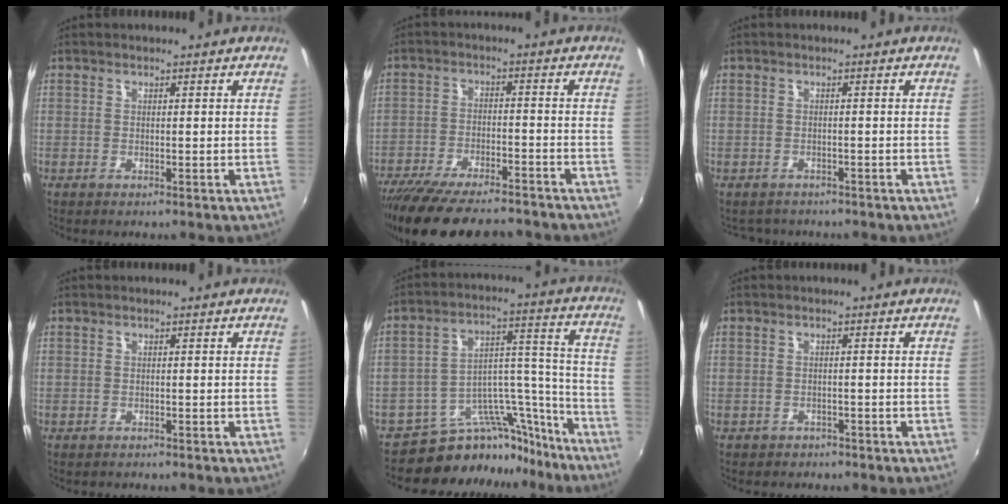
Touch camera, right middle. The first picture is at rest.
{"total": 19.9, "force": [-16.8, 5.0, 9.5], "torque": [-0.190, -0.037, -0.259]}
{"total": 2.8, "force": [-2.4, 1.3, 0.2], "torque": [-0.011, -0.010, -0.037]}
{"total": 0.6, "force": [-0.5, 0.4, -0.1], "torque": [0.000, -0.002, -0.009]}
{"total": 15.4, "force": [-14.0, 6.1, 1.8], "torque": [-0.012, 0.076, -0.218]}
{"total": 2.2, "force": [-1.7, 1.4, 0.3], "torque": [-0.012, -0.003, -0.024]}